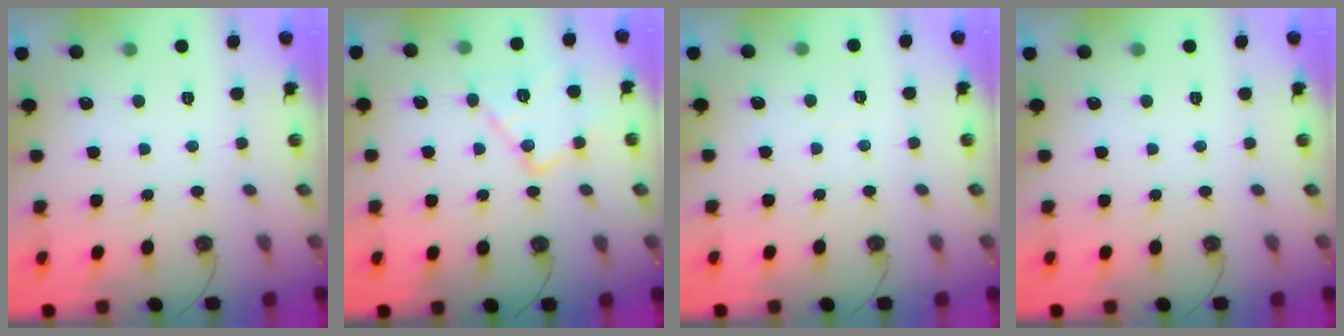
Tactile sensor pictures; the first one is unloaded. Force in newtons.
{"total": 14.6, "press": 14.6, "slide": 0.6}
{"total": 2.9, "press": 2.8, "slide": 0.5}
{"total": 0.0}